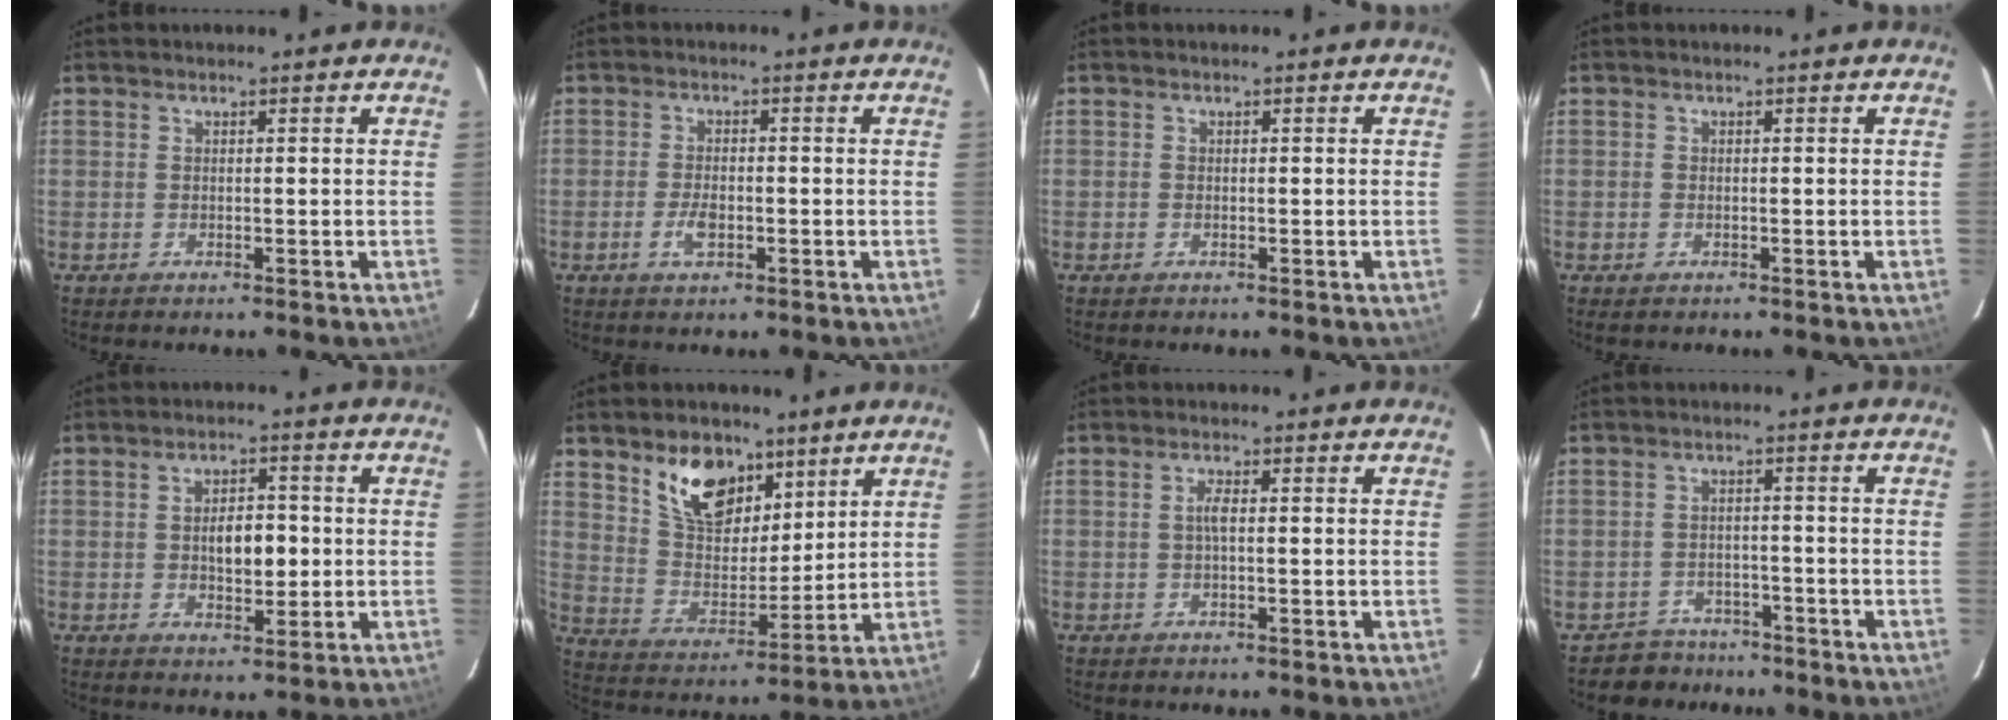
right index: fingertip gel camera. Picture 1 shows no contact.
{"total": 3.6, "force": [-1.4, 1.8, 2.8], "torque": [-0.060, 0.000, -0.025]}
{"total": 0.5, "force": [-0.3, 0.4, 0.1], "torque": [0.001, 0.001, -0.006]}
{"total": 1.1, "force": [-0.6, 0.8, 0.3], "torque": [-0.005, 0.000, -0.008]}
{"total": 6.0, "force": [-0.2, 3.1, 5.1], "torque": [-0.089, 0.004, 0.003]}
{"total": 13.4, "force": [8.2, 7.6, 7.4], "torque": [-0.133, 0.010, 0.157]}
{"total": 1.7, "force": [0.0, 0.3, 1.7], "torque": [-0.034, 0.002, -0.002]}
{"total": 5.2, "force": [-4.0, 3.3, -0.5], "torque": [-0.001, 0.022, -0.062]}